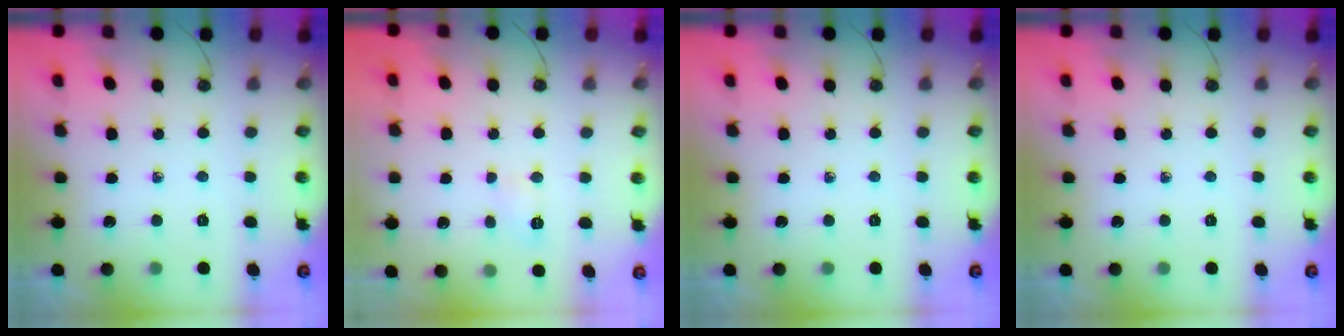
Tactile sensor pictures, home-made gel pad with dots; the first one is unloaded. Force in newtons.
{"total": 4.2, "press": 4.2, "slide": 0.4}
{"total": 0.0}
{"total": 0.0}